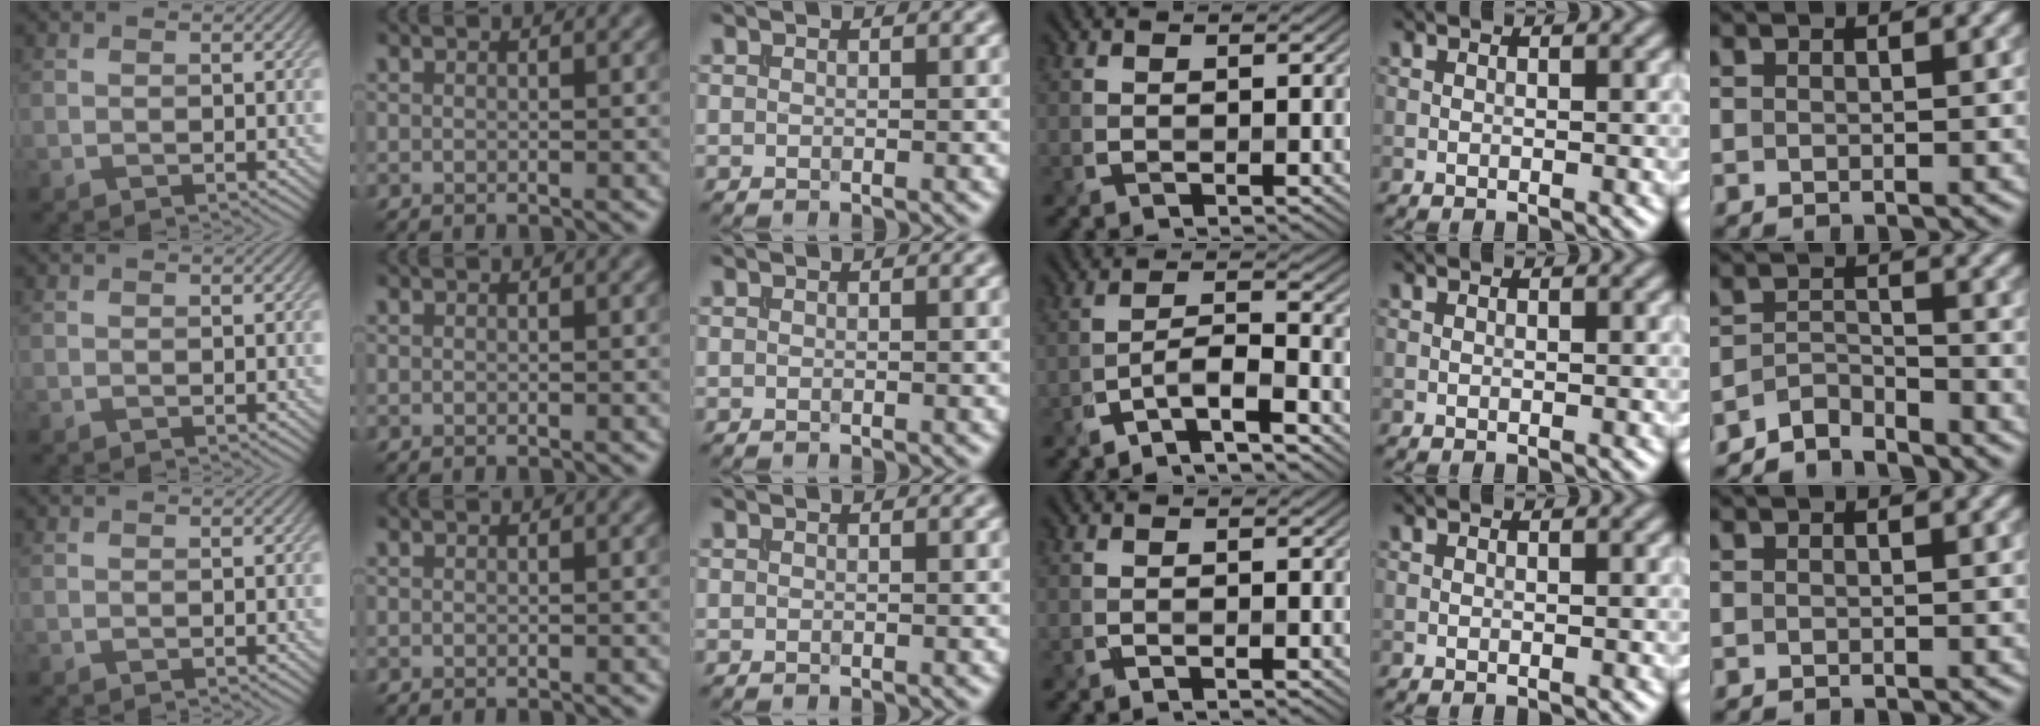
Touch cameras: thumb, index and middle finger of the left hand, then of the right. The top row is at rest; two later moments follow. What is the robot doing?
{"motion": "insert", "object": "file holder"}